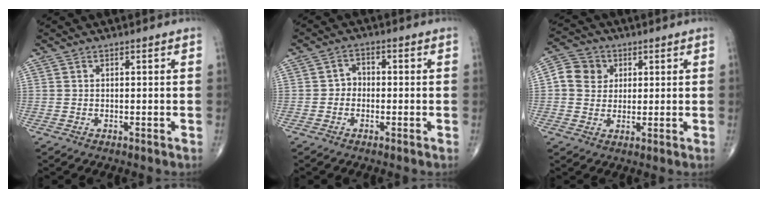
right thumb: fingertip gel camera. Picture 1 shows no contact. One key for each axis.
{"total": 2.7, "fx": -0.7, "fy": 2.2, "fz": 1.3, "tx": -0.004, "ty": 0.013, "tz": -0.022}
{"total": 6.8, "fx": 1.5, "fy": 6.2, "fz": 2.3, "tx": -0.021, "ty": 0.003, "tz": 0.018}